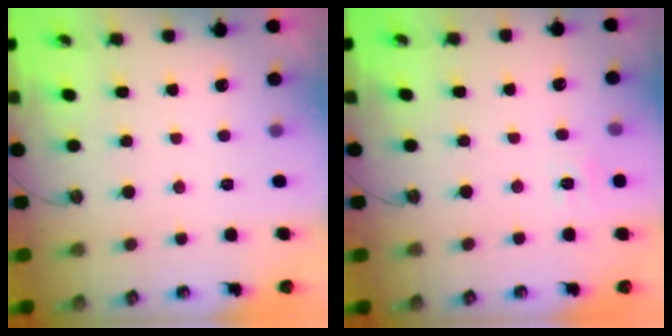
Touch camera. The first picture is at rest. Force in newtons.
{"total": 5.4, "press": 5.4, "slide": 0.8}